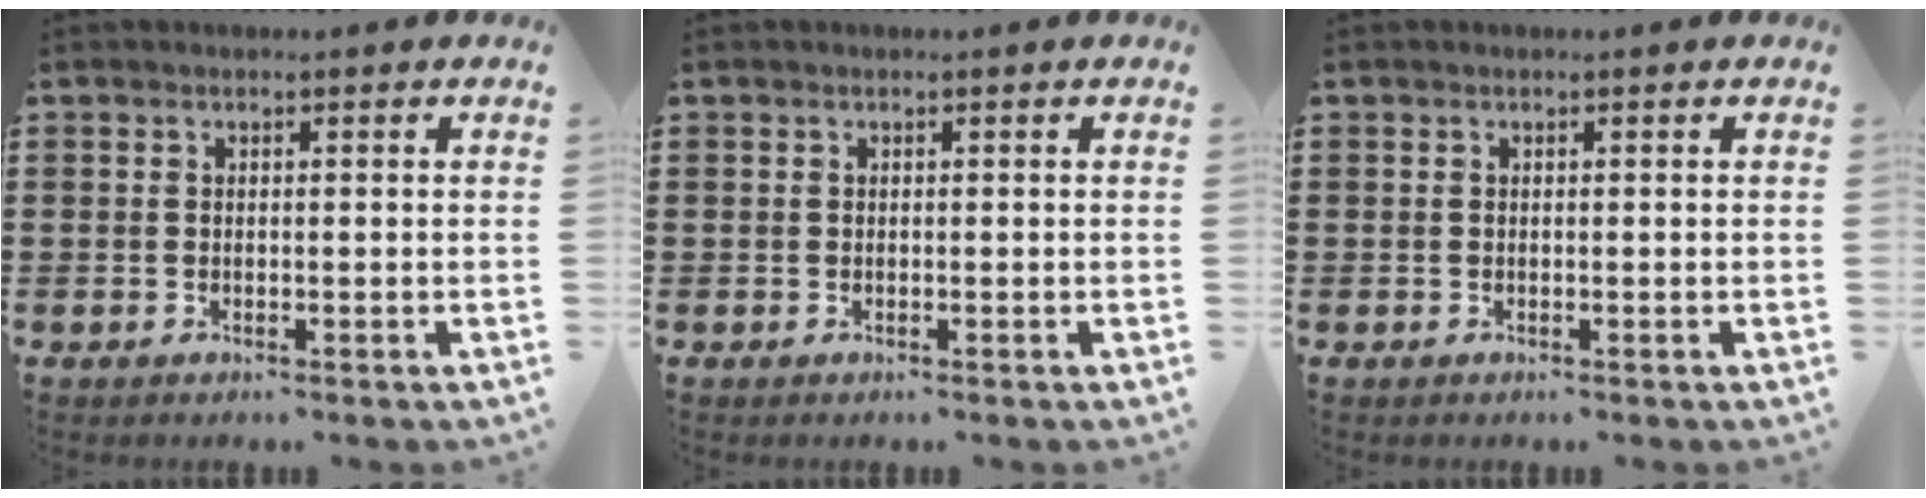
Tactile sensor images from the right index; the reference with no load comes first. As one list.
[{"total": 0.0}, {"total": 0.0}]